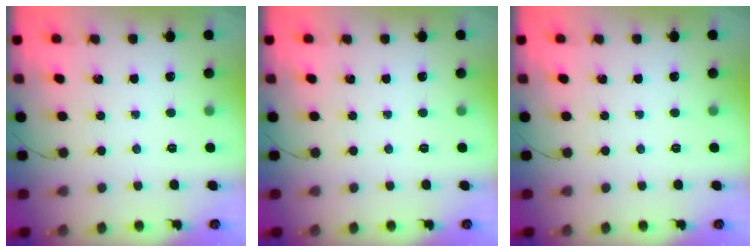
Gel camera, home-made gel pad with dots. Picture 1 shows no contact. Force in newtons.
{"total": 0.0}
{"total": 0.0}